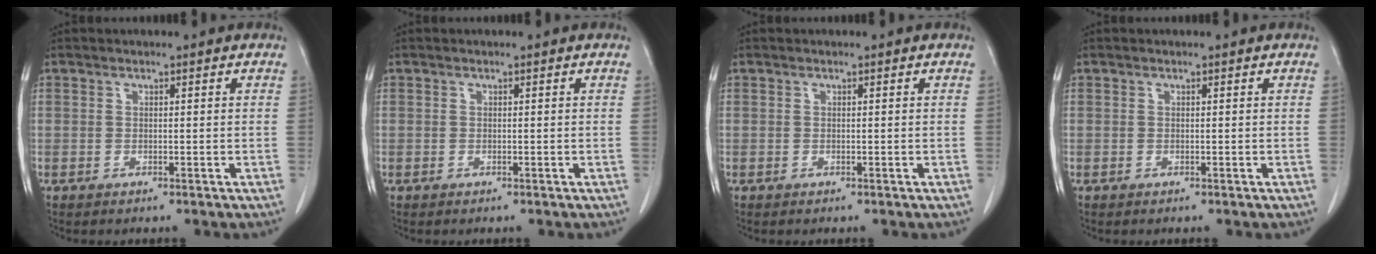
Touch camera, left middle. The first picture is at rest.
{"total": 0.0}
{"total": 0.0}
{"total": 0.0}